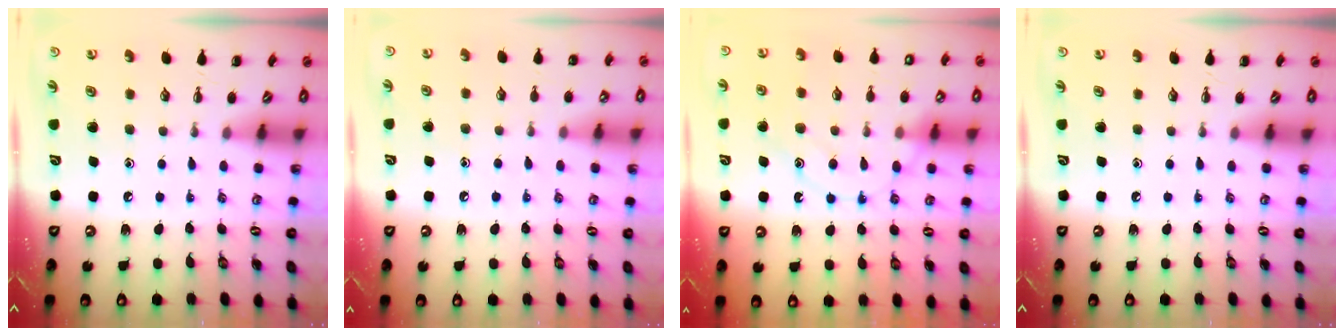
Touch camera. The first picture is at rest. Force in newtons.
{"total": 4.6, "press": 4.4, "slide": 1.3}
{"total": 13.2, "press": 13.2, "slide": 0.7}
{"total": 0.0}